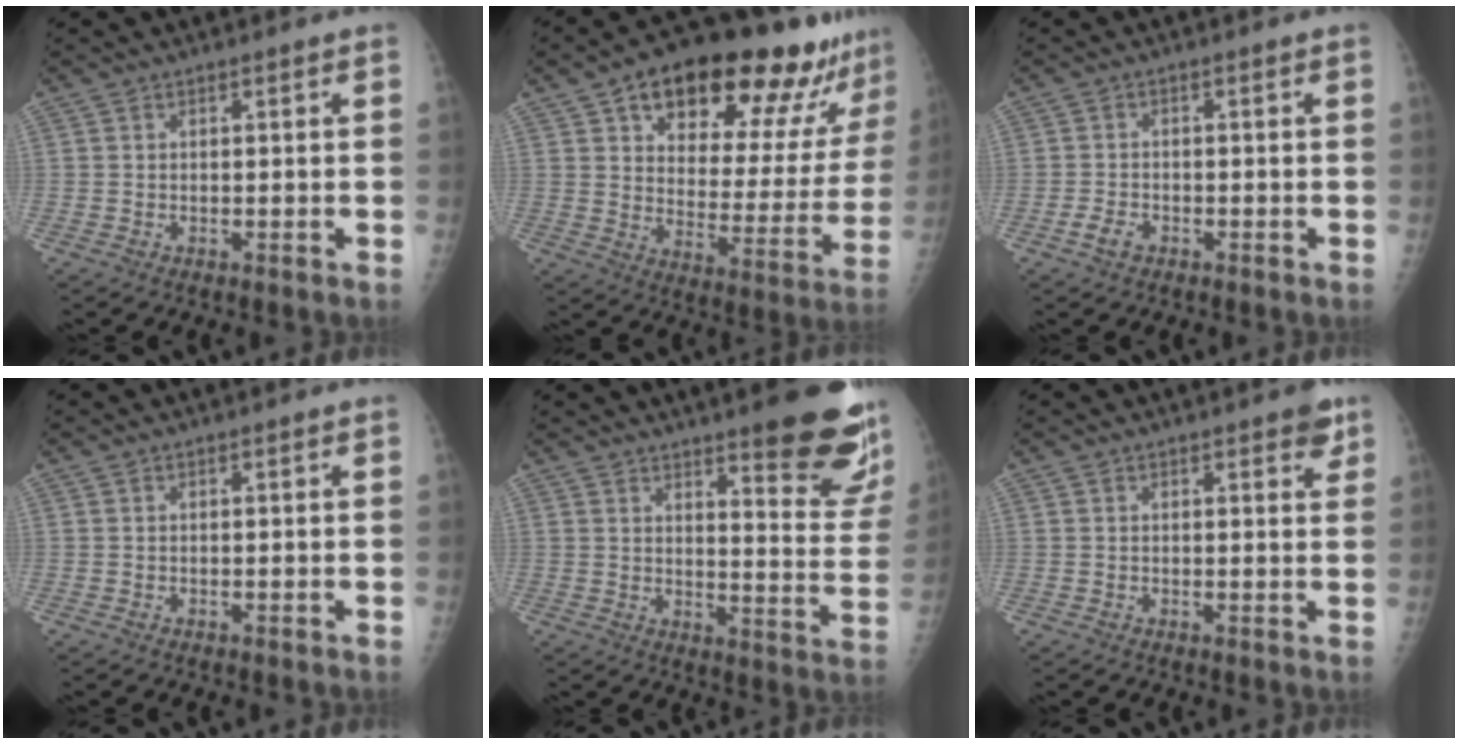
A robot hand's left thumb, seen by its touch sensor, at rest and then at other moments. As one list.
[{"total": 26.3, "force": [17.3, 10.2, 17.0], "torque": [-0.201, -0.046, 0.244]}, {"total": 2.5, "force": [-1.4, 1.5, 1.4], "torque": [-0.027, 0.005, -0.025]}, {"total": 0.0}, {"total": 17.8, "force": [12.4, 3.7, 12.2], "torque": [-0.121, -0.092, 0.155]}, {"total": 3.2, "force": [2.0, 1.3, 2.1], "torque": [-0.010, -0.007, 0.020]}]